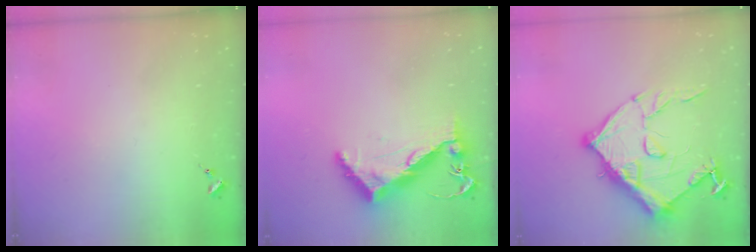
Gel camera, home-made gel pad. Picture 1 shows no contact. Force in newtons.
{"total": 9.7, "press": 9.6, "slide": 1.4}
{"total": 15.4, "press": 15.4, "slide": 1.0}